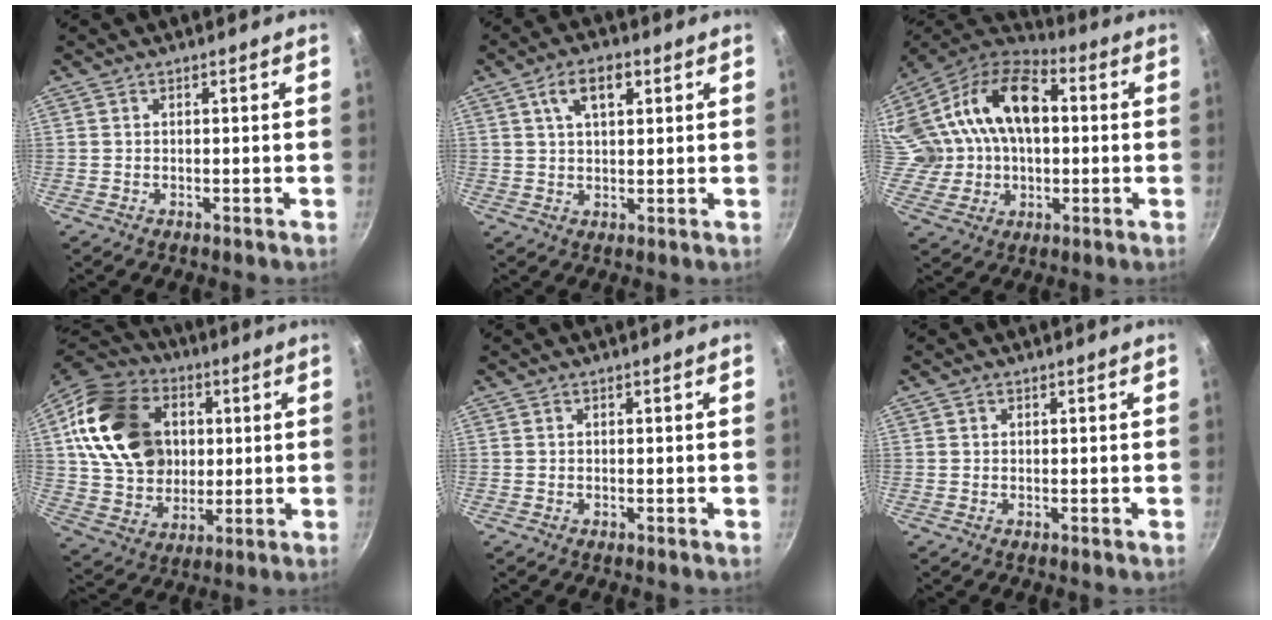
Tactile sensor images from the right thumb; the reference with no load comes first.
{"total": 6.9, "force": [2.7, 3.6, 5.2], "torque": [-0.076, 0.005, 0.045]}
{"total": 25.0, "force": [4.1, 17.9, 16.9], "torque": [-0.345, 0.047, 0.068]}
{"total": 24.9, "force": [4.9, 19.4, 14.7], "torque": [-0.236, 0.011, 0.099]}
{"total": 0.0}
{"total": 0.6, "force": [0.3, 0.5, 0.2], "torque": [-0.003, 0.003, 0.005]}